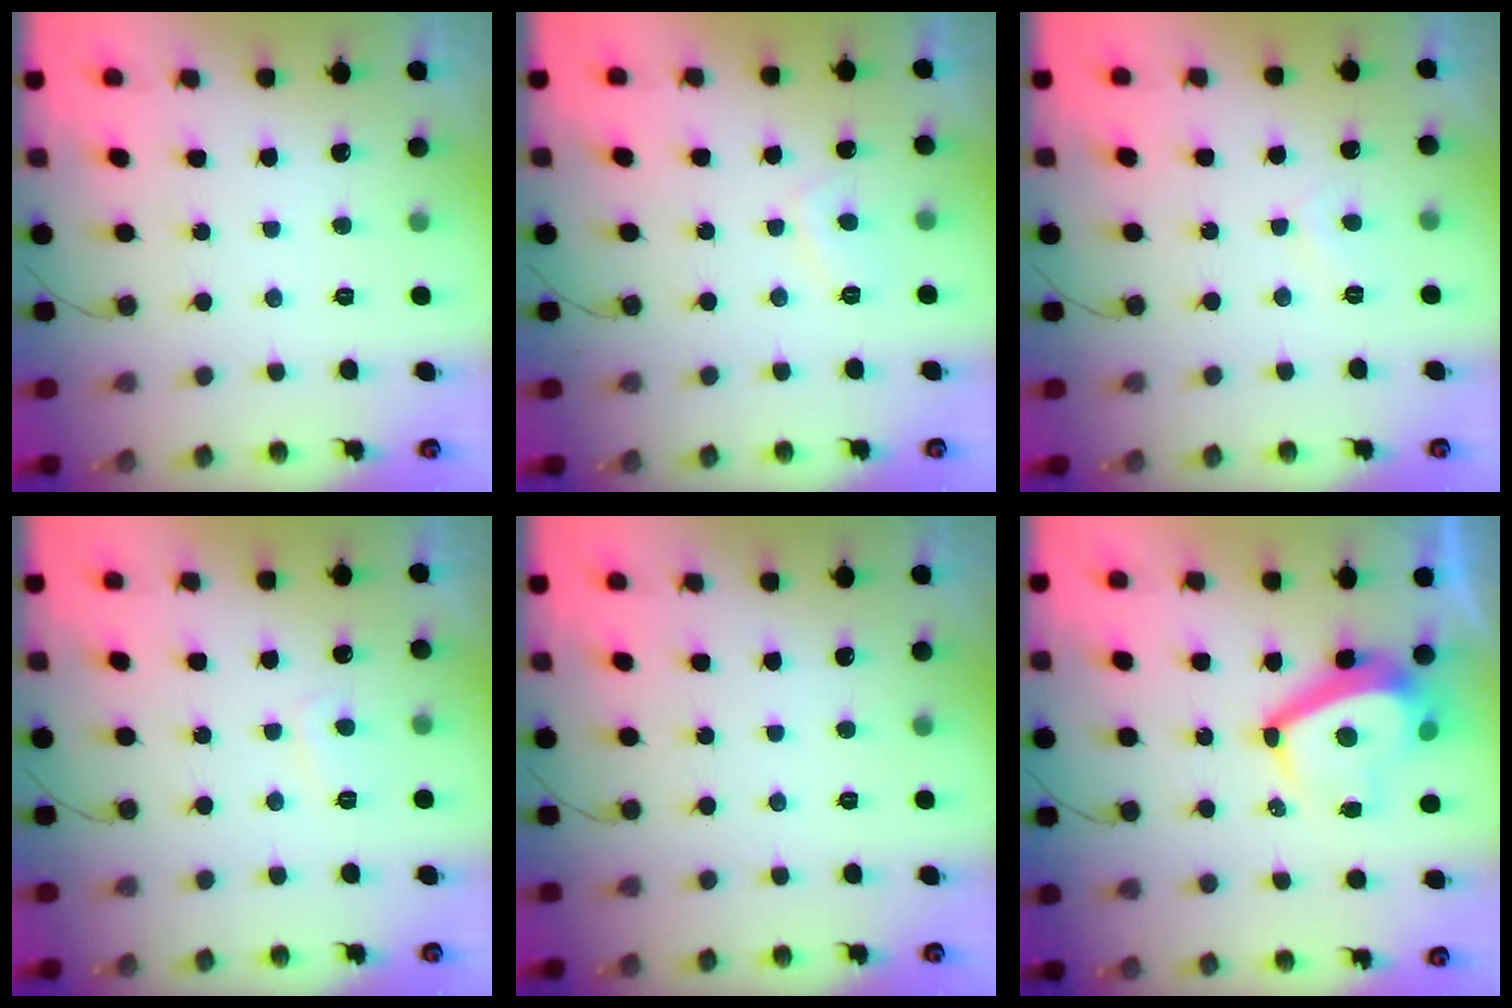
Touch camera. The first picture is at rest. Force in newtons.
{"total": 2.9, "press": 2.8, "slide": 0.9}
{"total": 3.1, "press": 3.0, "slide": 0.6}
{"total": 2.8, "press": 2.7, "slide": 0.6}
{"total": 0.0}
{"total": 10.4, "press": 10.1, "slide": 2.3}